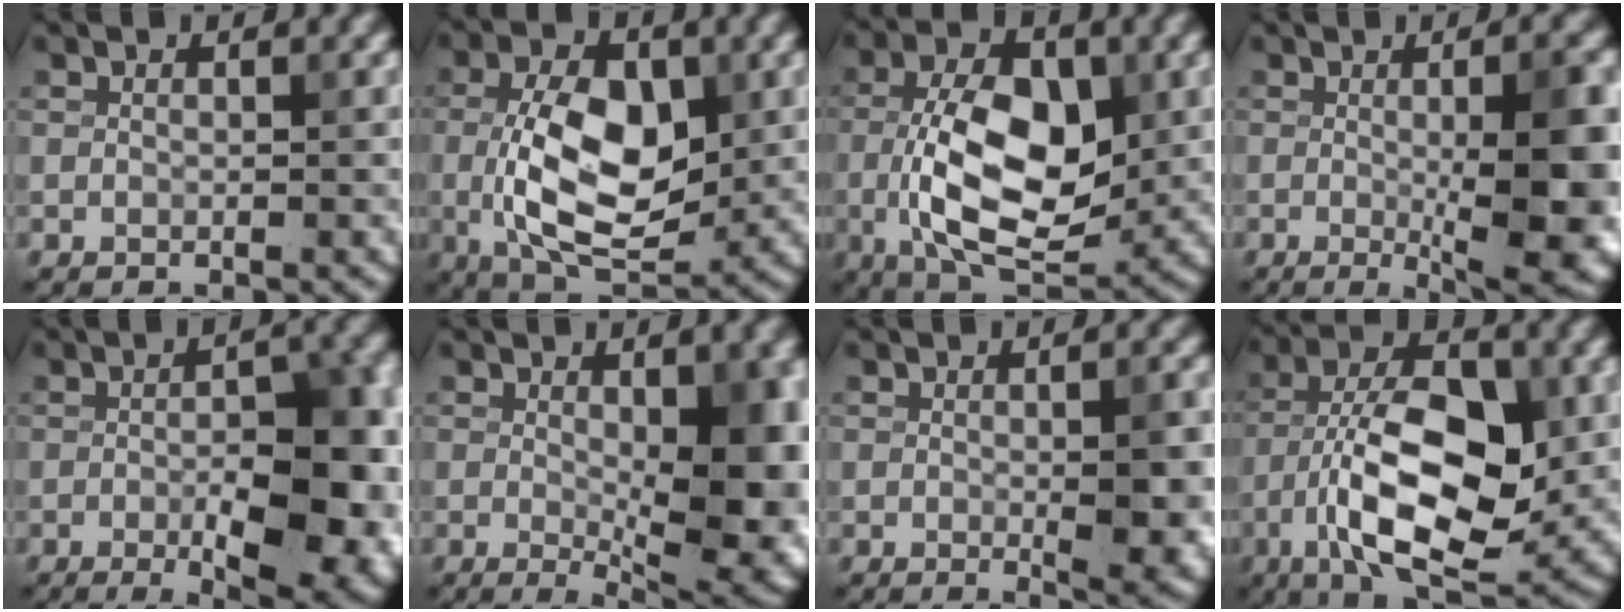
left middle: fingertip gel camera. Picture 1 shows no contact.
{"total": 9.8, "force": [-0.4, 5.3, 8.2], "torque": [-0.151, -0.003, -0.009]}
{"total": 10.6, "force": [-0.9, 5.8, 8.9], "torque": [-0.165, -0.007, -0.016]}
{"total": 11.2, "force": [-0.6, 3.2, 10.7], "torque": [-0.125, -0.015, -0.001]}
{"total": 12.4, "force": [-2.3, 5.2, 11.0], "torque": [-0.129, -0.011, -0.021]}
{"total": 10.2, "force": [-0.4, 4.0, 9.4], "torque": [-0.110, -0.011, 0.001]}
{"total": 5.1, "force": [-0.4, 1.2, 5.0], "torque": [-0.071, -0.007, -0.001]}
{"total": 12.0, "force": [-3.2, 5.6, 10.2], "torque": [-0.172, 0.007, -0.060]}